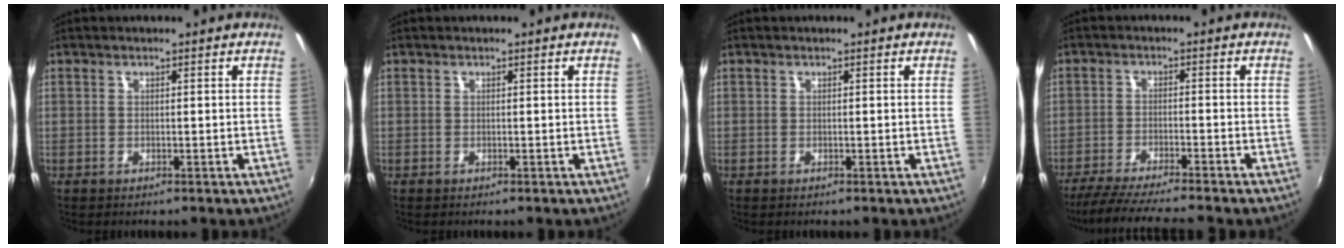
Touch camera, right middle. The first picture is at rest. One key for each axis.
{"total": 0.0}
{"total": 0.0}
{"total": 10.2, "fx": -9.0, "fy": -0.7, "fz": 4.7, "tx": -0.107, "ty": -0.021, "tz": -0.152}